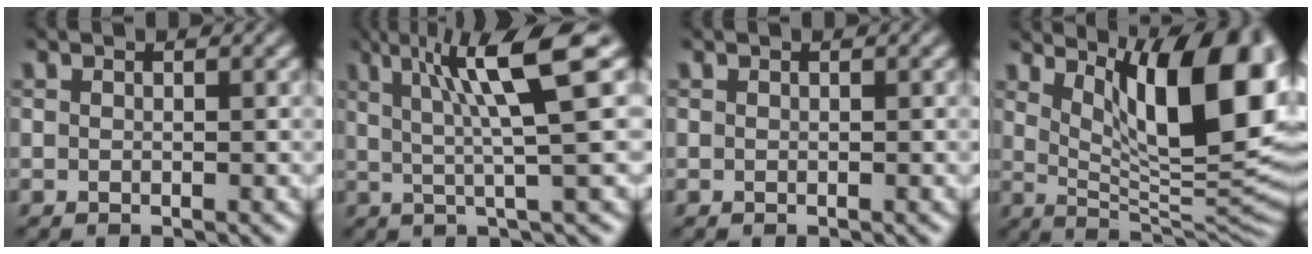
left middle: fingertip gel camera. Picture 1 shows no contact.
{"total": 8.2, "force": [2.9, 1.0, 7.6], "torque": [-0.113, 0.015, 0.044]}
{"total": 0.0}
{"total": 13.5, "force": [5.3, 4.4, 11.6], "torque": [-0.143, -0.005, 0.089]}